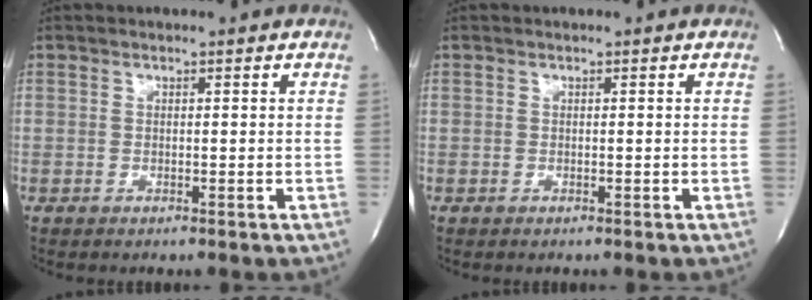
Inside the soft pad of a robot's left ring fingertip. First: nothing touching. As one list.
[{"total": 0.0}]